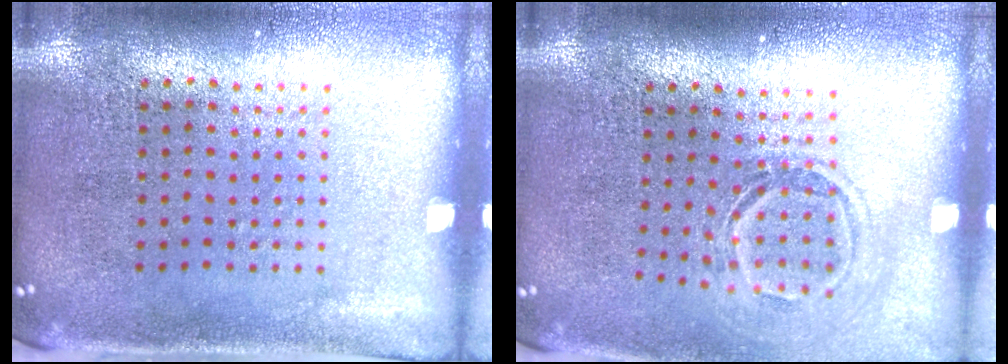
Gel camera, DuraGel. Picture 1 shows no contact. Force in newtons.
{"total": 1.5, "press": 1.1, "slide": 1.0}